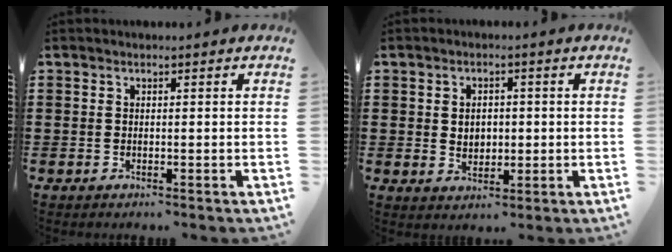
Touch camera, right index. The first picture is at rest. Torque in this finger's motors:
{"motor_torque": [0.63, 1.51, 0.03, 0.03]}